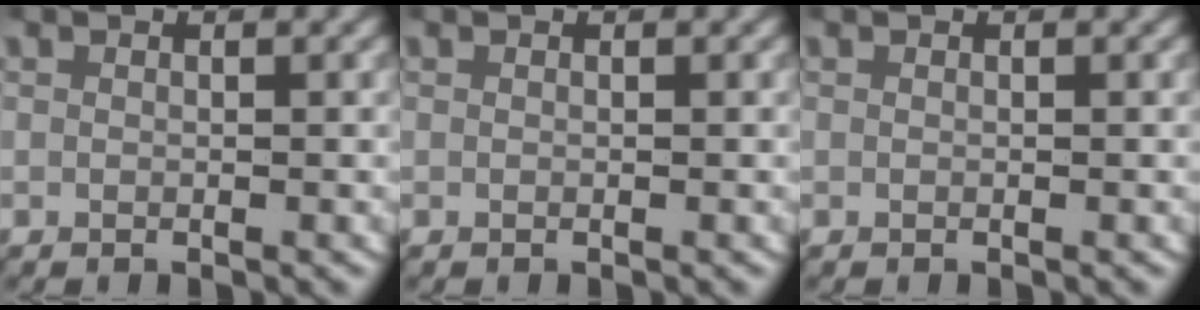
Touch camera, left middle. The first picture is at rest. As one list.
[{"total": 0.0}, {"total": 0.0}]